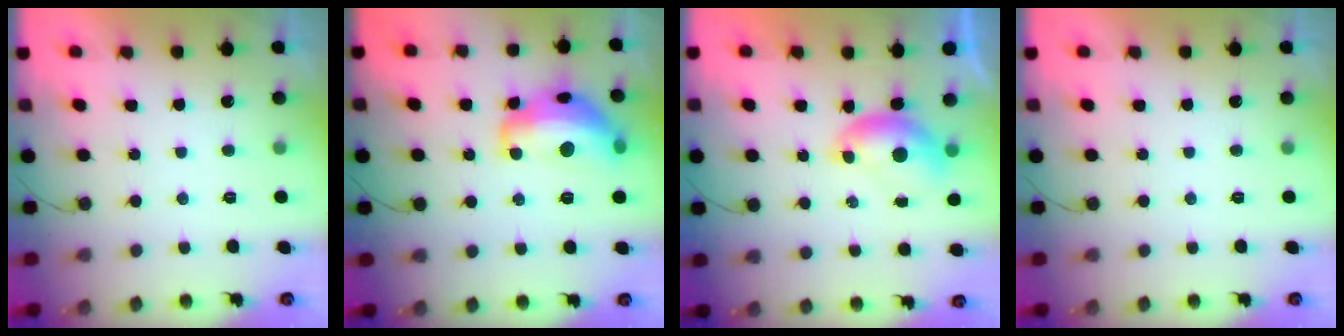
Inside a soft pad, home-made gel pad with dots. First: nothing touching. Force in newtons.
{"total": 16.0, "press": 16.0, "slide": 0.9}
{"total": 6.5, "press": 6.5, "slide": 0.8}
{"total": 0.0}